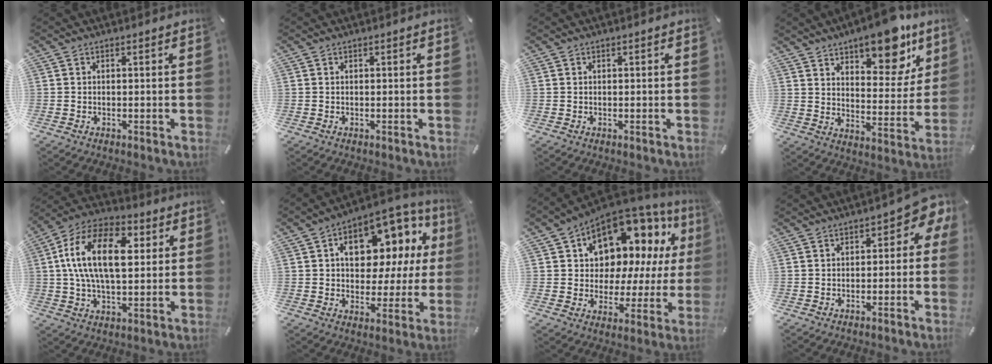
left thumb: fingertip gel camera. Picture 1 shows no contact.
{"total": 0.0}
{"total": 0.0}
{"total": 14.3, "force": [10.7, 5.9, 7.4], "torque": [-0.081, -0.078, 0.181]}
{"total": 18.5, "force": [3.6, 10.8, 14.6], "torque": [-0.293, 0.005, 0.054]}
{"total": 13.4, "force": [4.7, 9.1, 8.7], "torque": [-0.124, -0.034, 0.084]}
{"total": 12.7, "force": [8.3, 8.4, 4.9], "torque": [-0.072, -0.082, 0.144]}
{"total": 4.5, "force": [0.7, 2.9, 3.3], "torque": [-0.043, 0.000, 0.006]}